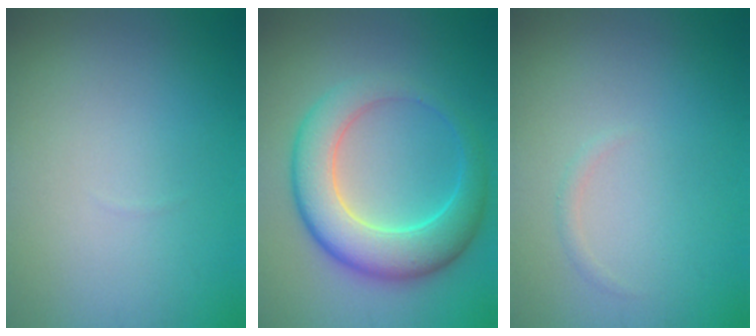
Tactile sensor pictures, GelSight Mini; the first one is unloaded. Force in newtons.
{"total": 7.2, "press": 7.2, "slide": 0.2}
{"total": 0.6, "press": 0.6, "slide": 0.0}